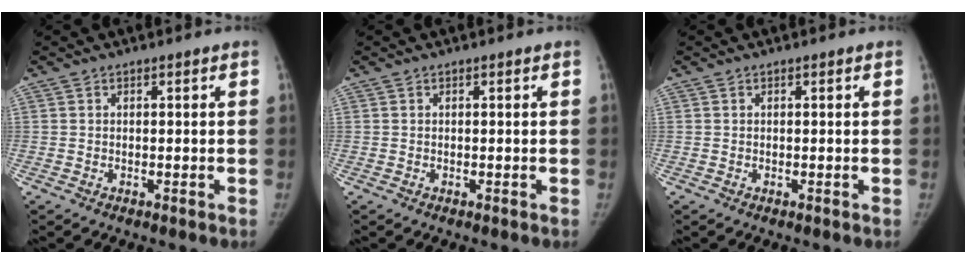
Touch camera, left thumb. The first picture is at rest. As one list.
[{"total": 0.0}, {"total": 0.0}]